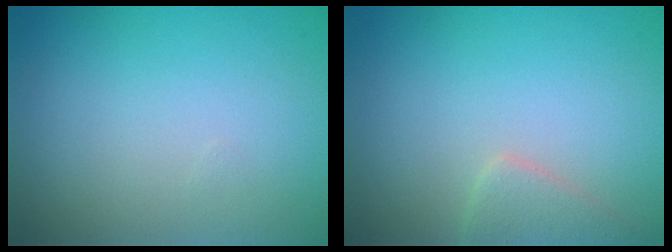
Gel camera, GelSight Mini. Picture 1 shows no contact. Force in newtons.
{"total": 2.2, "press": 2.2, "slide": 0.2}